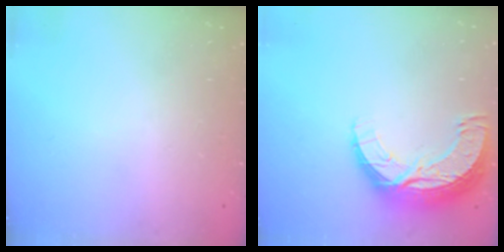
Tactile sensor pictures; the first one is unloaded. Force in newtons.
{"total": 12.7, "press": 12.6, "slide": 0.9}